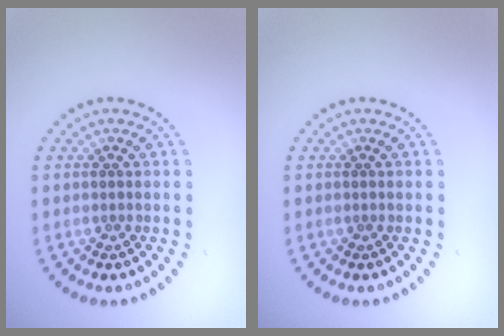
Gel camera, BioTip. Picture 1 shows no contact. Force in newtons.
{"total": 0.0}